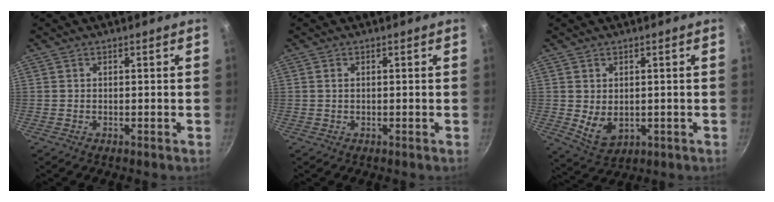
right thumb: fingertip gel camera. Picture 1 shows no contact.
{"total": 0.6, "force": [0.2, 0.3, 0.5], "torque": [-0.011, 0.000, 0.002]}
{"total": 5.7, "force": [0.2, 4.0, 4.0], "torque": [-0.060, -0.019, 0.018]}